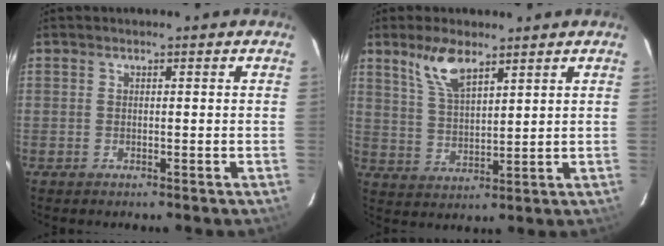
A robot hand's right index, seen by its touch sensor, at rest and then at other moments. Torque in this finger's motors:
{"motor_torque": [0.43, 0.41, 0.18, 0.06]}